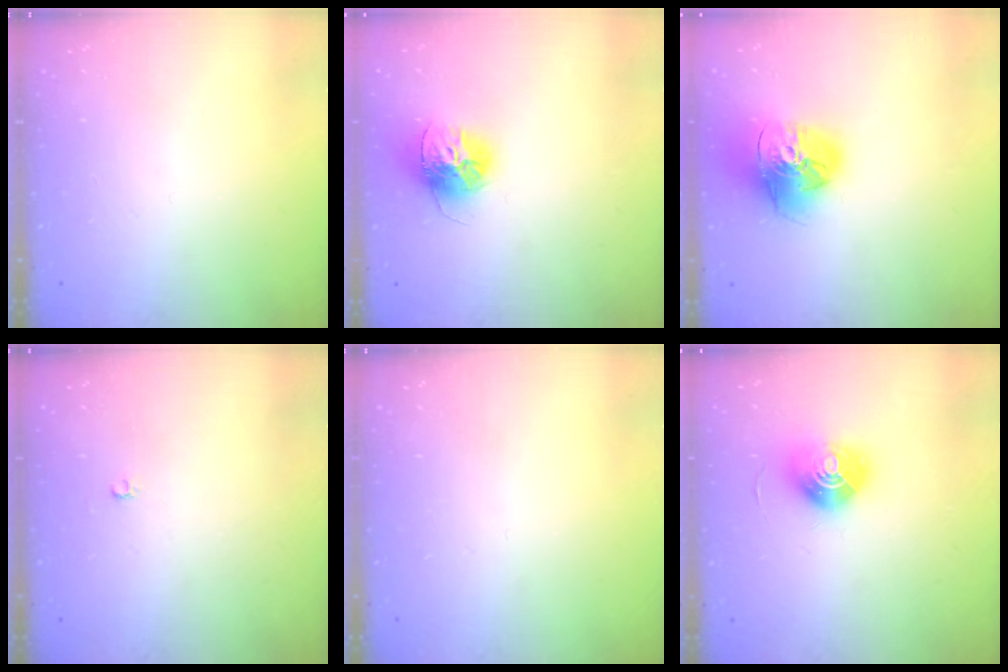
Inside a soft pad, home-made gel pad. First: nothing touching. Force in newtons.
{"total": 15.2, "press": 15.2, "slide": 1.4}
{"total": 18.3, "press": 18.2, "slide": 2.0}
{"total": 2.0, "press": 2.0, "slide": 0.4}
{"total": 0.0}
{"total": 10.0, "press": 10.0, "slide": 0.4}